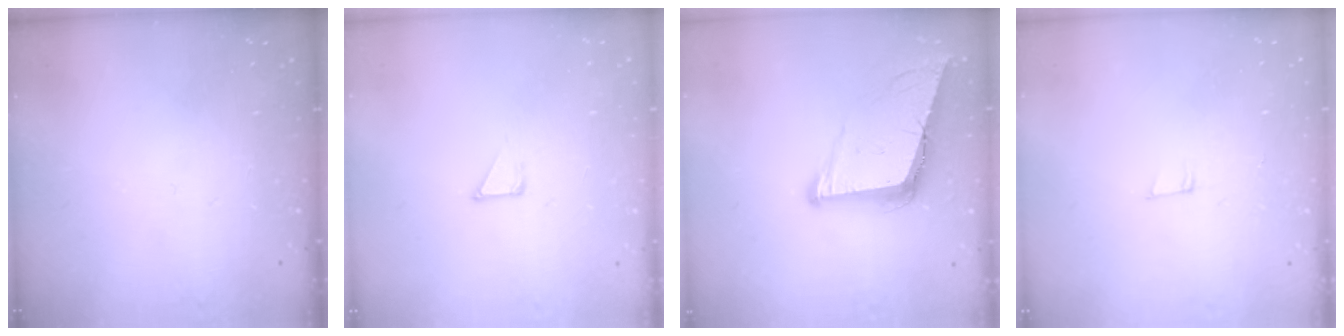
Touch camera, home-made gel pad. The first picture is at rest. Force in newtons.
{"total": 2.7, "press": 2.7, "slide": 0.3}
{"total": 10.3, "press": 9.6, "slide": 3.6}
{"total": 5.6, "press": 4.5, "slide": 3.3}